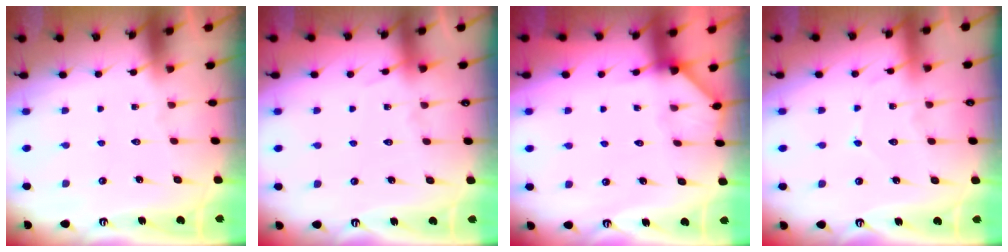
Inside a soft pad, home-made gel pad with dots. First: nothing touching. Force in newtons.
{"total": 3.8, "press": 3.7, "slide": 0.5}
{"total": 2.8, "press": 2.8, "slide": 0.2}
{"total": 5.3, "press": 5.2, "slide": 0.5}